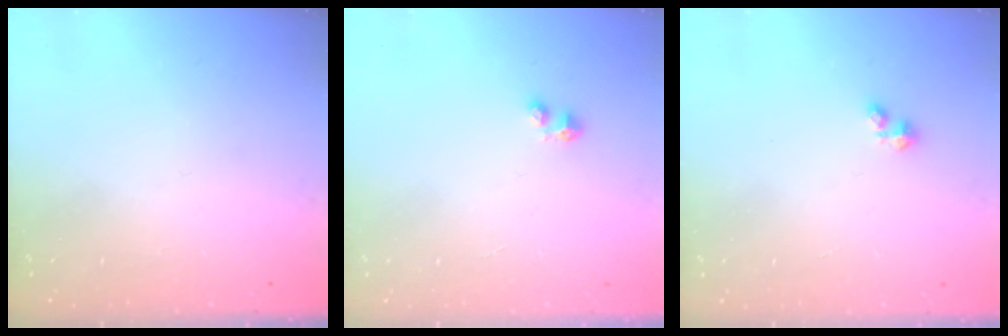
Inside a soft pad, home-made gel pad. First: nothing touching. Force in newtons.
{"total": 2.8, "press": 2.8, "slide": 0.4}
{"total": 1.1, "press": 1.1, "slide": 0.3}